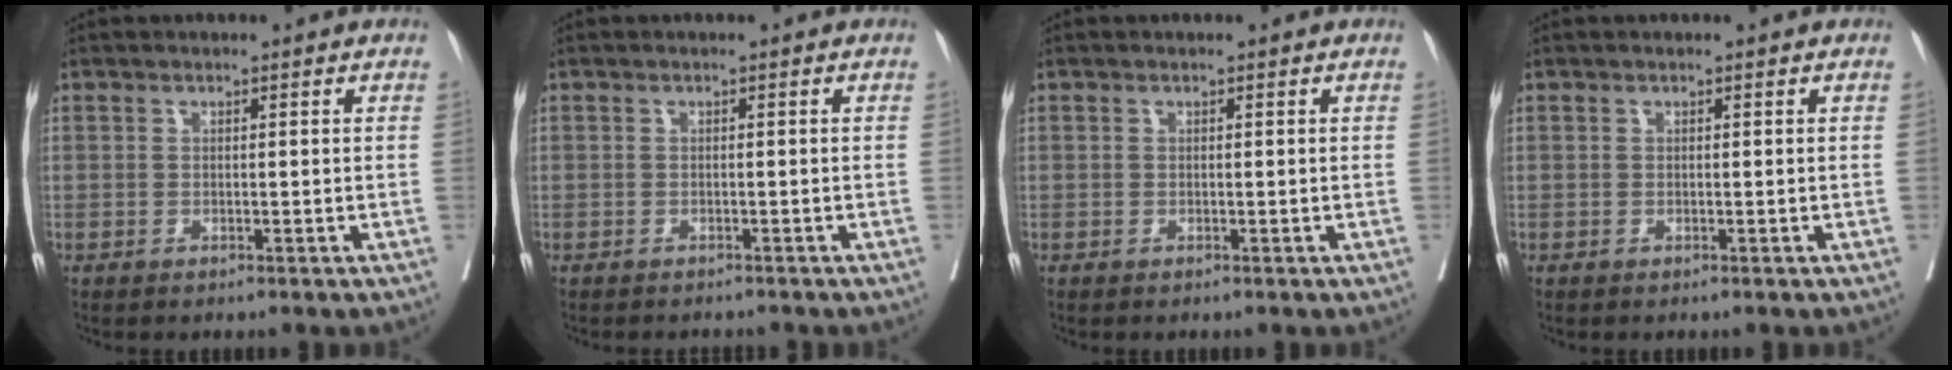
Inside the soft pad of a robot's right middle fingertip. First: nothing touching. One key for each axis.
{"total": 2.6, "fx": -2.5, "fy": 0.6, "fz": 0.5, "tx": -0.006, "ty": -0.004, "tz": -0.032}
{"total": 0.0}
{"total": 0.0}